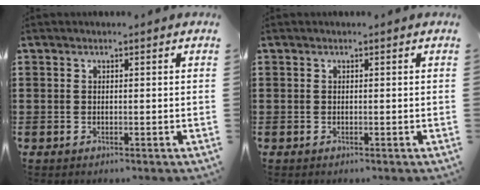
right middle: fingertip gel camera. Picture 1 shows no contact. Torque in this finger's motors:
{"motor_torque": [-0.08, 0.04, -0.01, 0.00]}